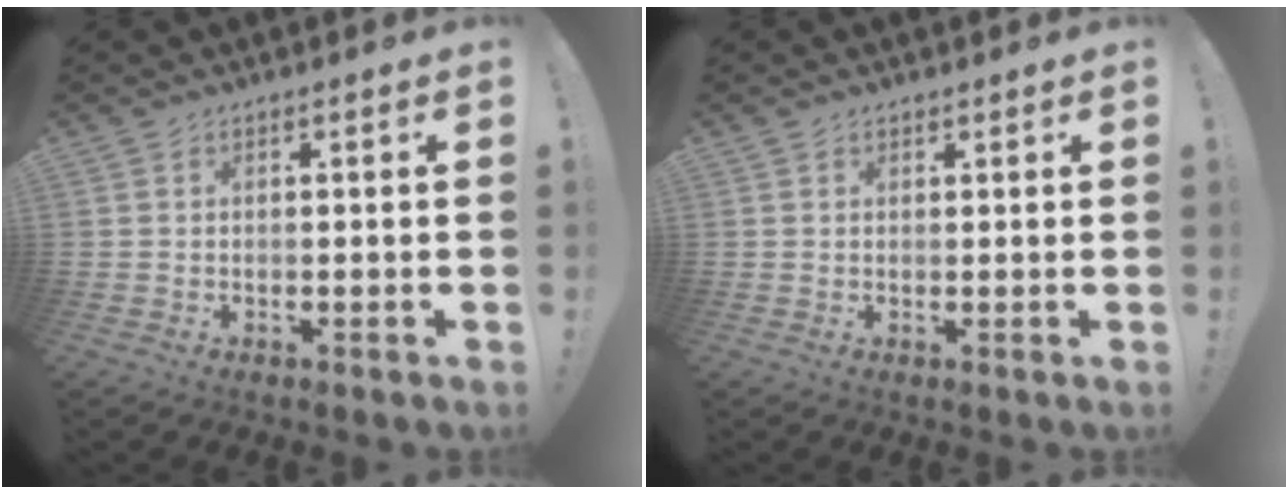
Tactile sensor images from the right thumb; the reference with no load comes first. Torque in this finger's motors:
{"motor_torque": [0.04, 0.11, -0.11, -0.09, -0.11]}